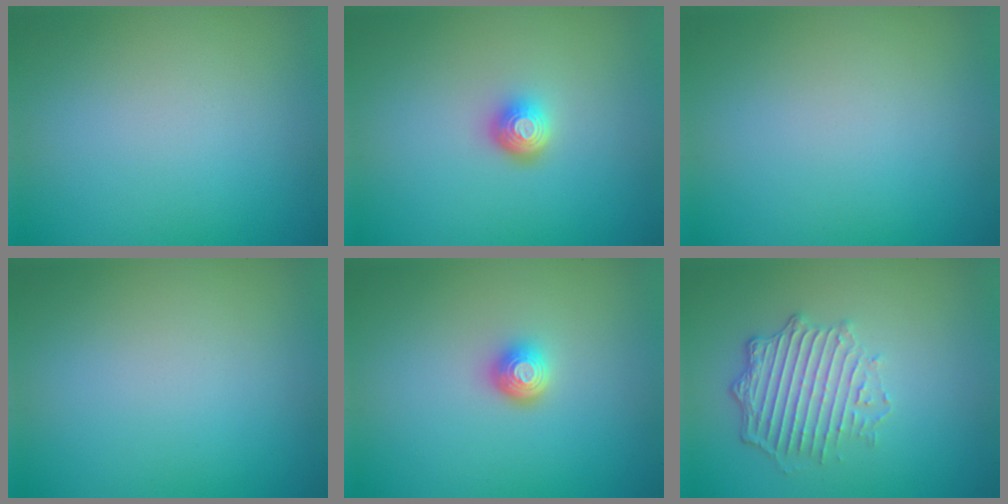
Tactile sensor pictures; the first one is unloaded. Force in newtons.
{"total": 1.9, "press": 1.4, "slide": 1.2}
{"total": 0.0}
{"total": 0.0}
{"total": 1.8, "press": 1.3, "slide": 1.2}
{"total": 4.1, "press": 3.2, "slide": 2.5}